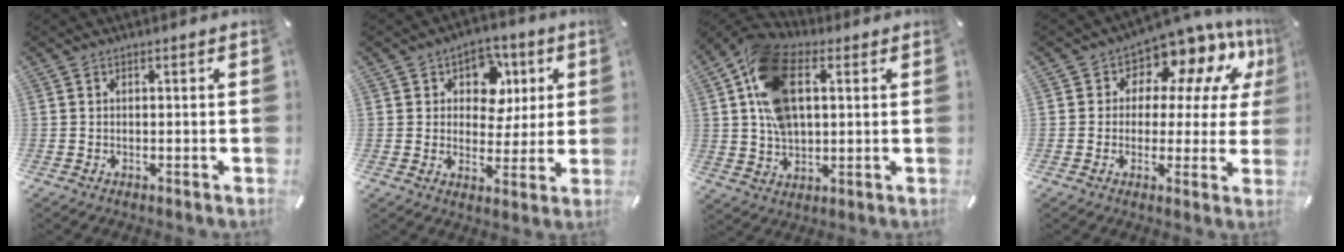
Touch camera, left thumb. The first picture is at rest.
{"total": 10.2, "force": [3.3, 8.5, 4.7], "torque": [-0.064, -0.012, 0.057]}
{"total": 16.8, "force": [4.3, 10.8, 12.2], "torque": [-0.256, 0.007, 0.078]}
{"total": 9.1, "force": [5.9, 5.7, 3.9], "torque": [-0.061, -0.057, 0.104]}